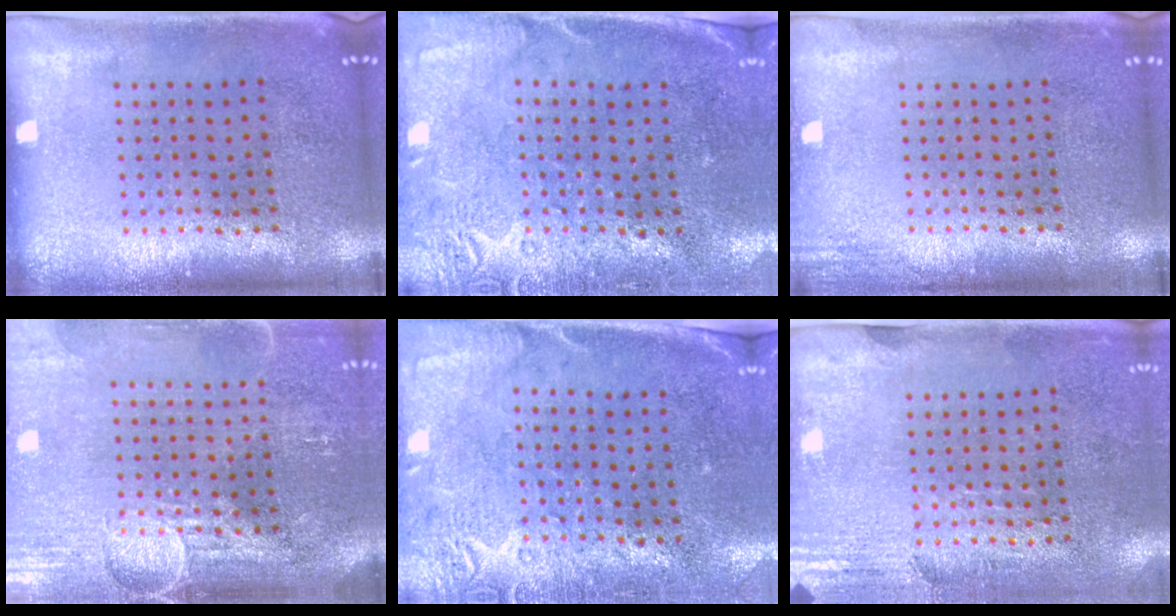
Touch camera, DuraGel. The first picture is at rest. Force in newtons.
{"total": 2.7, "press": 2.2, "slide": 1.5}
{"total": 1.4, "press": 1.4, "slide": 0.2}
{"total": 3.8, "press": 3.4, "slide": 1.6}
{"total": 2.8, "press": 2.3, "slide": 1.5}
{"total": 2.9, "press": 2.4, "slide": 1.5}